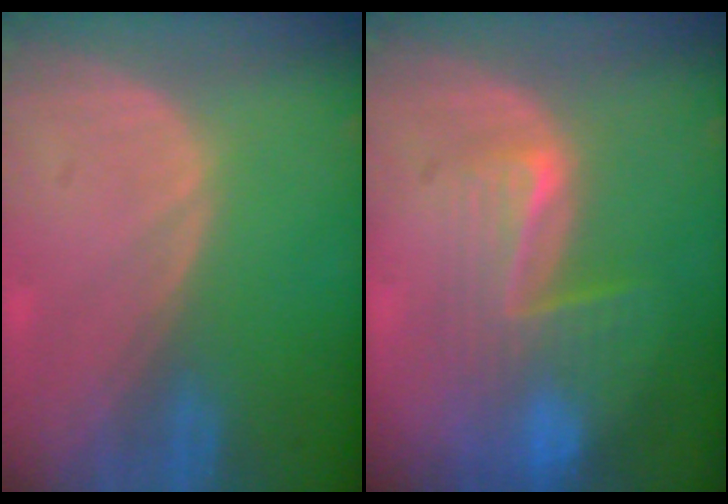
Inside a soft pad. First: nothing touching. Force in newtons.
{"total": 7.6, "press": 7.1, "slide": 2.8}